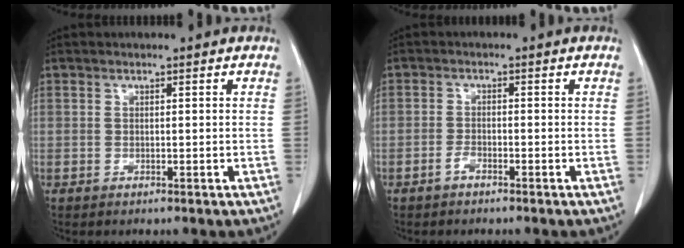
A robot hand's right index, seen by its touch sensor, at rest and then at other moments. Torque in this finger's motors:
{"motor_torque": [0.07, -0.01, -0.02, 0.02]}